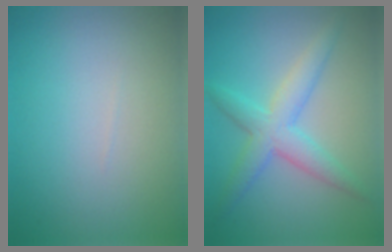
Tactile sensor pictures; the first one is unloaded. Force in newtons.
{"total": 4.2, "press": 4.2, "slide": 0.1}